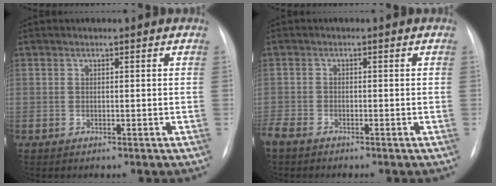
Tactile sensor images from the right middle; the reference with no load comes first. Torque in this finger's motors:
{"motor_torque": [0.97, -1.17, 1.05, 0.21]}